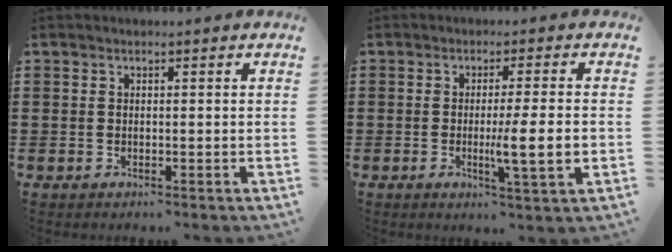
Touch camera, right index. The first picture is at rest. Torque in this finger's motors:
{"motor_torque": [1.58, 0.56, 0.37, 0.08]}